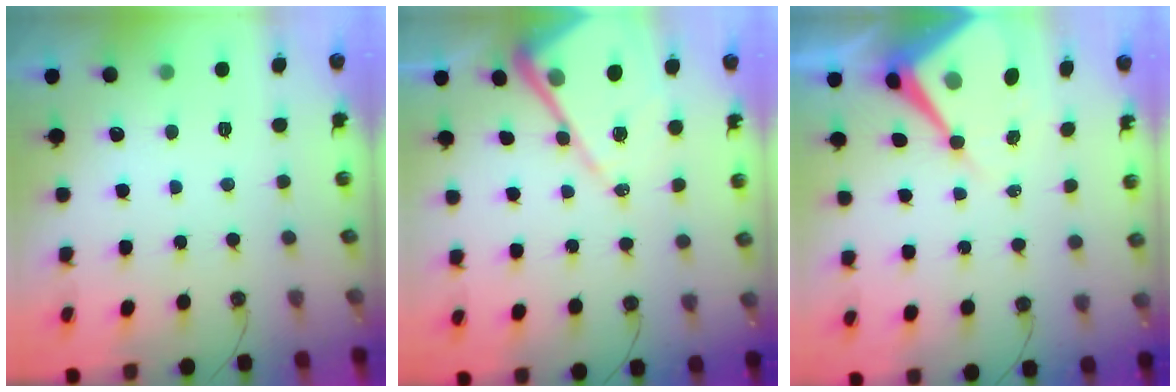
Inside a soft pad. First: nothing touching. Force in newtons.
{"total": 13.1, "press": 13.1, "slide": 1.4}
{"total": 10.0, "press": 9.9, "slide": 1.1}